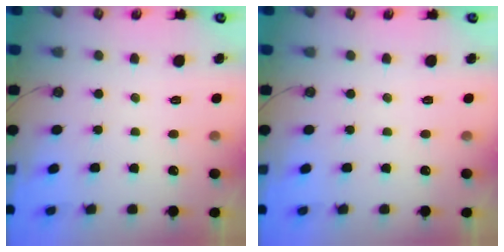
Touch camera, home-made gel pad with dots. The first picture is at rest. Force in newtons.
{"total": 0.0}